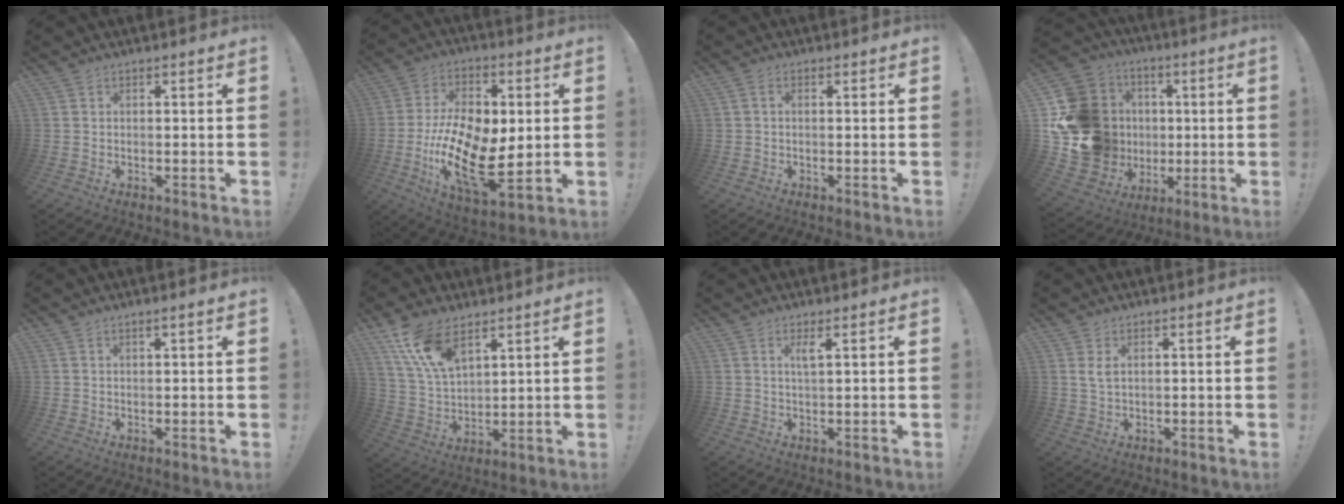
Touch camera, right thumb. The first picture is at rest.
{"total": 21.7, "force": [-3.5, 11.6, 17.9], "torque": [-0.334, -0.004, -0.053]}
{"total": 1.2, "force": [0.1, 0.6, 1.1], "torque": [-0.022, 0.003, 0.003]}
{"total": 23.2, "force": [1.4, 20.3, 11.0], "torque": [-0.232, -0.003, 0.086]}
{"total": 1.3, "force": [0.9, -0.2, 1.0], "torque": [-0.021, 0.001, 0.015]}
{"total": 13.7, "force": [9.0, 6.5, 8.1], "torque": [-0.162, -0.041, 0.170]}
{"total": 2.8, "force": [1.5, 0.1, 2.3], "torque": [-0.036, -0.008, 0.022]}
{"total": 3.2, "force": [1.5, 1.5, 2.4], "torque": [-0.040, -0.004, 0.027]}